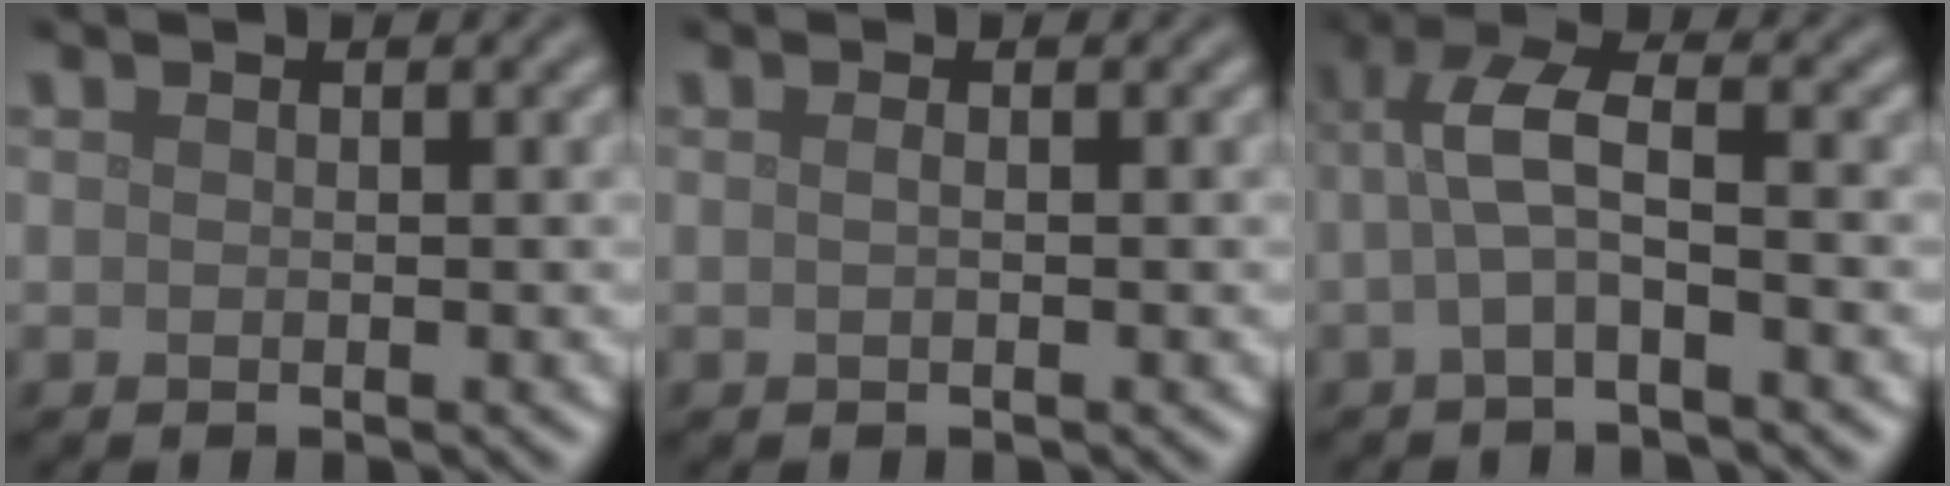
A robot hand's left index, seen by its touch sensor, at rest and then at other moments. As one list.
[{"total": 0.6, "force": [0.0, 0.2, 0.5], "torque": [-0.011, 0.001, -0.002]}, {"total": 4.1, "force": [-0.5, 1.1, 3.9], "torque": [-0.082, 0.016, -0.021]}]